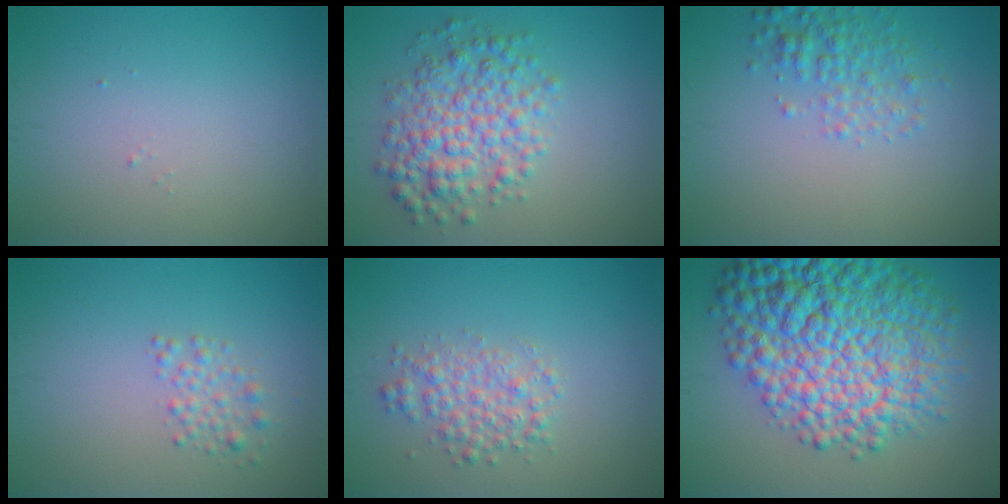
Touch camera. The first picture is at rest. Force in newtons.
{"total": 5.5, "press": 5.5, "slide": 0.1}
{"total": 2.6, "press": 2.6, "slide": 0.1}
{"total": 1.7, "press": 1.7, "slide": 0.0}
{"total": 2.8, "press": 2.8, "slide": 0.1}
{"total": 13.9, "press": 13.9, "slide": 0.4}